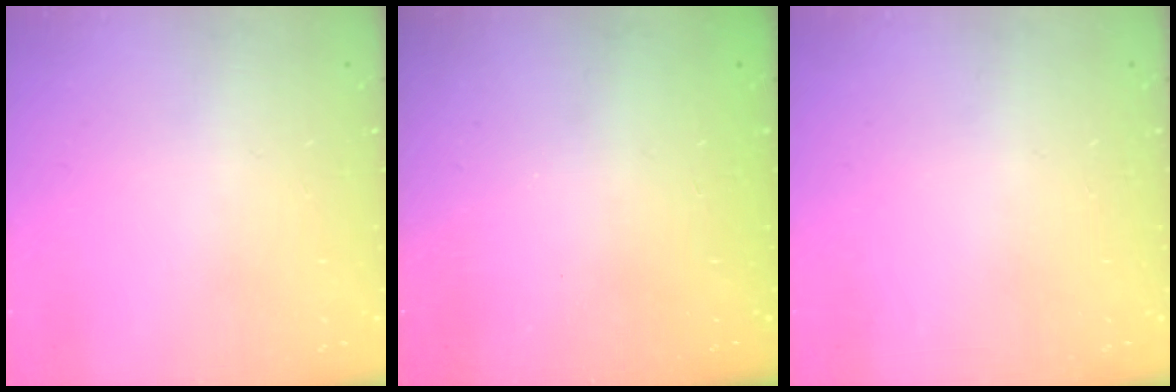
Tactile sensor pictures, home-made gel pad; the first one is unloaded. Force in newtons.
{"total": 2.4, "press": 2.3, "slide": 0.8}
{"total": 0.0}